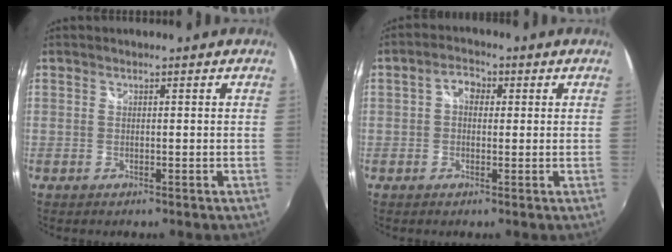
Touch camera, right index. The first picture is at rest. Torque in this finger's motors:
{"motor_torque": [0.37, 0.09, 0.15, 0.03]}